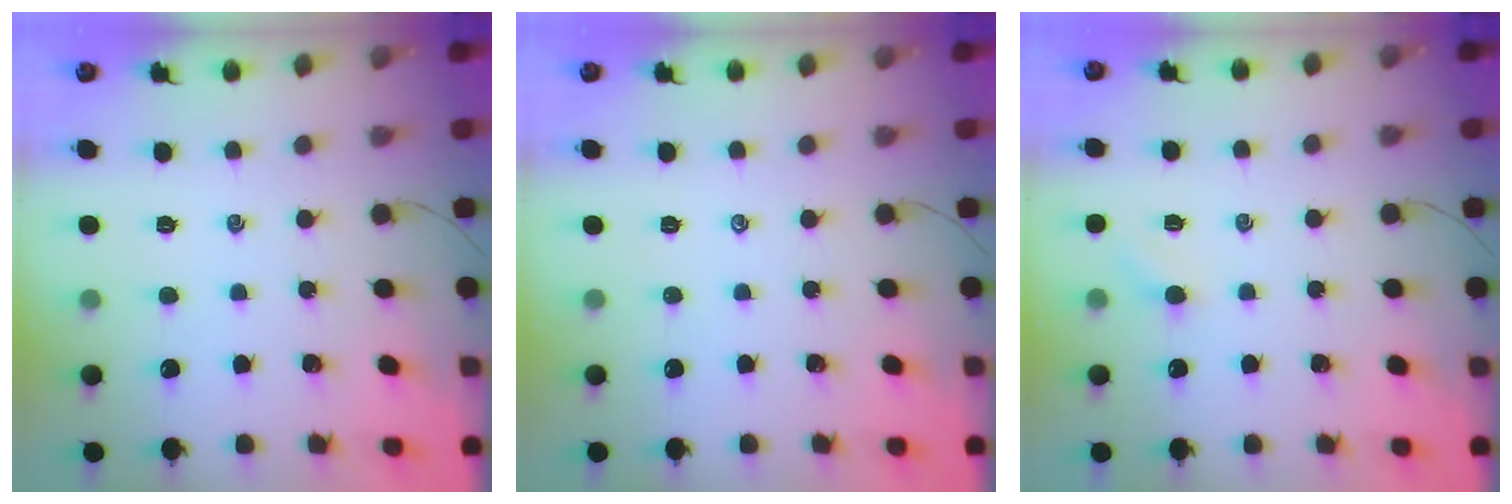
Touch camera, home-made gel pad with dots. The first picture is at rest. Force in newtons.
{"total": 0.0}
{"total": 3.1, "press": 3.0, "slide": 0.7}